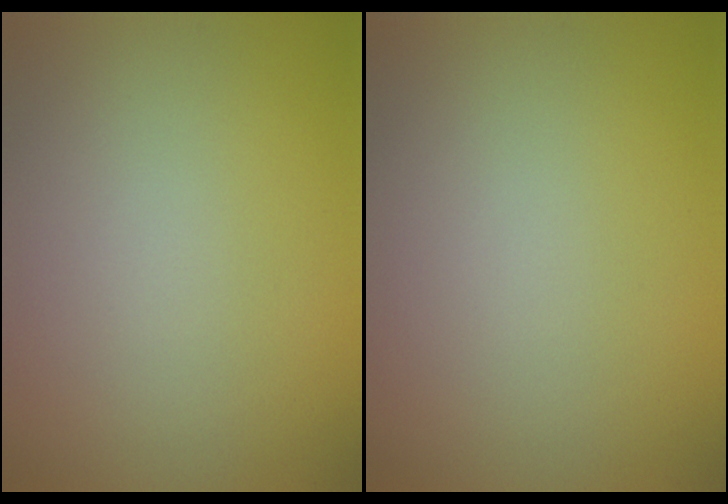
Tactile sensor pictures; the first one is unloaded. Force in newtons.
{"total": 0.0}